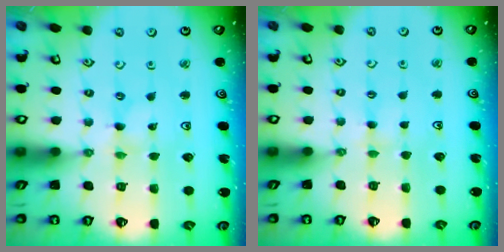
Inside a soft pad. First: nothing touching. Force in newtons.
{"total": 1.9, "press": 1.9, "slide": 0.4}